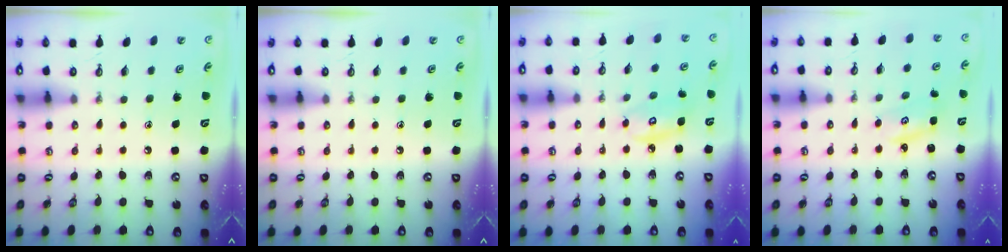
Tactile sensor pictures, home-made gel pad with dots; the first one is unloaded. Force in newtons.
{"total": 0.0}
{"total": 5.9, "press": 5.9, "slide": 0.3}
{"total": 2.7, "press": 2.7, "slide": 0.4}